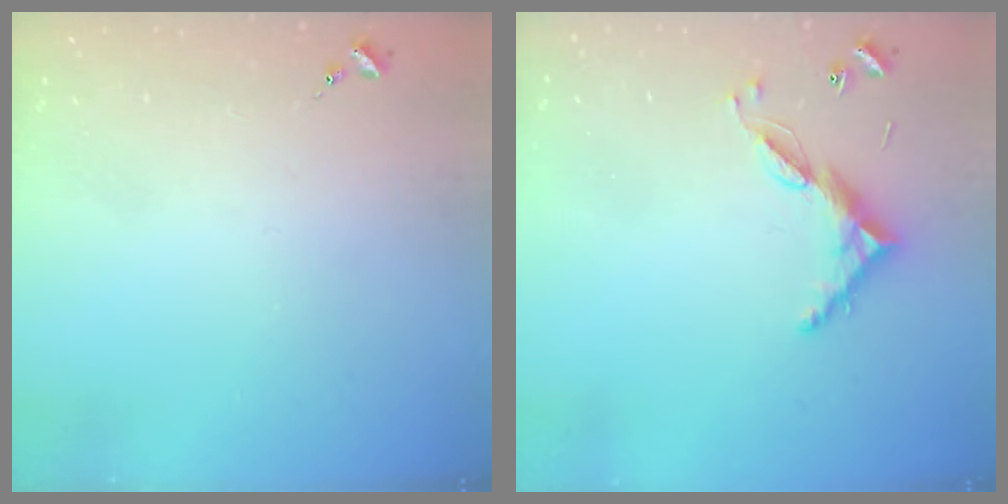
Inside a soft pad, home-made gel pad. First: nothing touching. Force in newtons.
{"total": 8.7, "press": 8.7, "slide": 0.5}